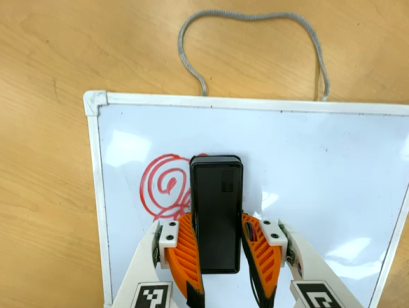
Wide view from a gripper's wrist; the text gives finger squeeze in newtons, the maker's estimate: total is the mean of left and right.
{"total": 11.7, "left": 10.9, "right": 12.5}